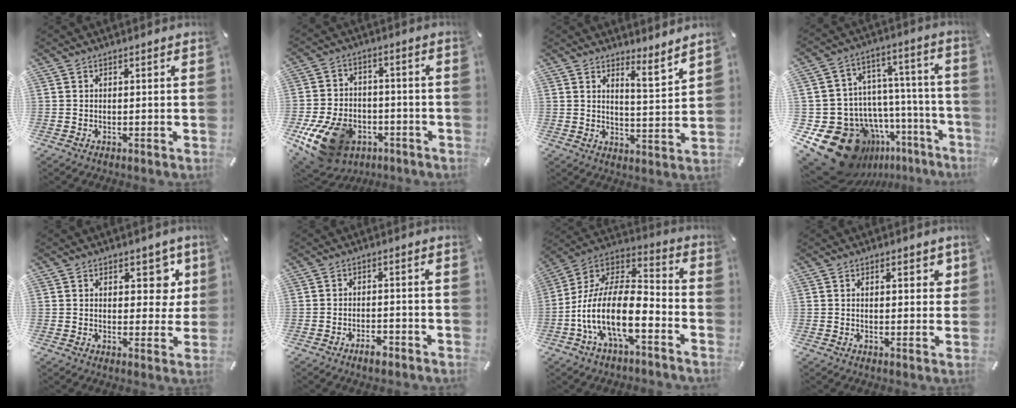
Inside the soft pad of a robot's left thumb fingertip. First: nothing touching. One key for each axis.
{"total": 15.7, "fx": -7.5, "fy": 10.8, "fz": 8.6, "tx": -0.171, "ty": 0.043, "tz": -0.118}
{"total": 5.4, "fx": 4.8, "fy": -0.2, "fz": 2.3, "tx": -0.028, "ty": -0.050, "tz": 0.078}
{"total": 21.8, "fx": -13.5, "fy": 13.8, "fz": 10.2, "tx": -0.168, "ty": 0.038, "tz": -0.178}
{"total": 7.9, "fx": 3.4, "fy": 5.2, "fz": 4.8, "tx": -0.035, "ty": -0.012, "tz": 0.050}
{"total": 3.7, "fx": -2.6, "fy": 1.7, "fz": 2.0, "tx": -0.031, "ty": 0.014, "tz": -0.047}
{"total": 17.0, "fx": -7.8, "fy": 7.2, "fz": 13.3, "tx": -0.287, "ty": 0.012, "tz": -0.140}
{"total": 3.9, "fx": 1.6, "fy": 2.1, "fz": 2.8, "tx": -0.036, "ty": -0.001, "tz": 0.021}